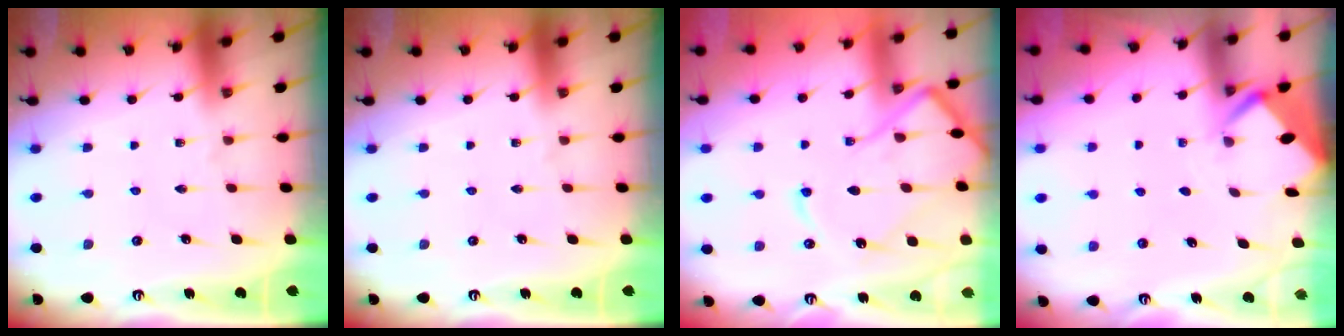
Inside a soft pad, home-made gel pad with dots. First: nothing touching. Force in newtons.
{"total": 0.0}
{"total": 12.9, "press": 12.8, "slide": 1.3}
{"total": 2.5, "press": 2.5, "slide": 0.1}